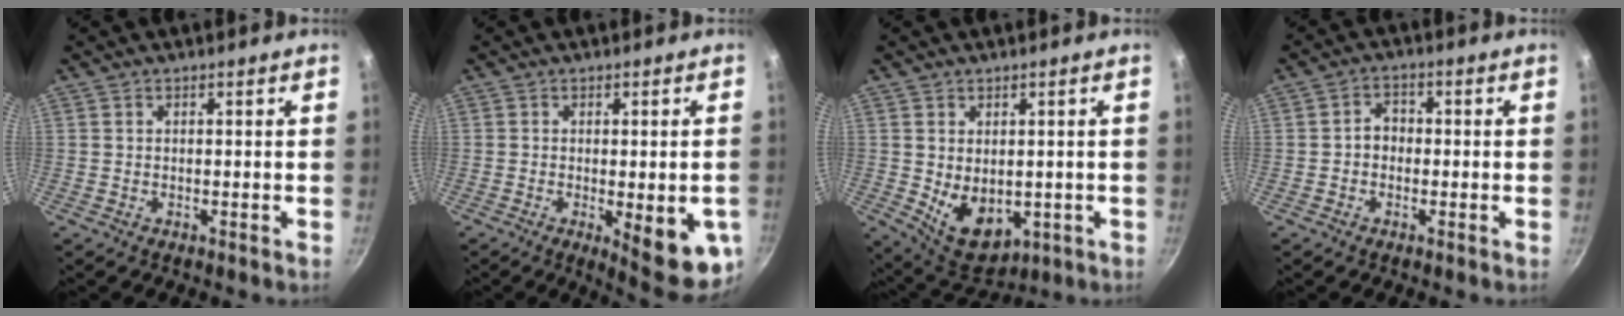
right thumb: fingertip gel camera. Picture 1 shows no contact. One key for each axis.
{"total": 12.3, "fx": -3.2, "fy": 3.6, "fz": 11.3, "tx": -0.122, "ty": -0.007, "tz": -0.031}
{"total": 9.4, "fx": -0.7, "fy": 6.5, "fz": 6.8, "tx": -0.085, "ty": -0.016, "tz": 0.015}
{"total": 3.4, "fx": -0.5, "fy": 2.8, "fz": 1.9, "tx": -0.010, "ty": 0.012, "tz": -0.013}